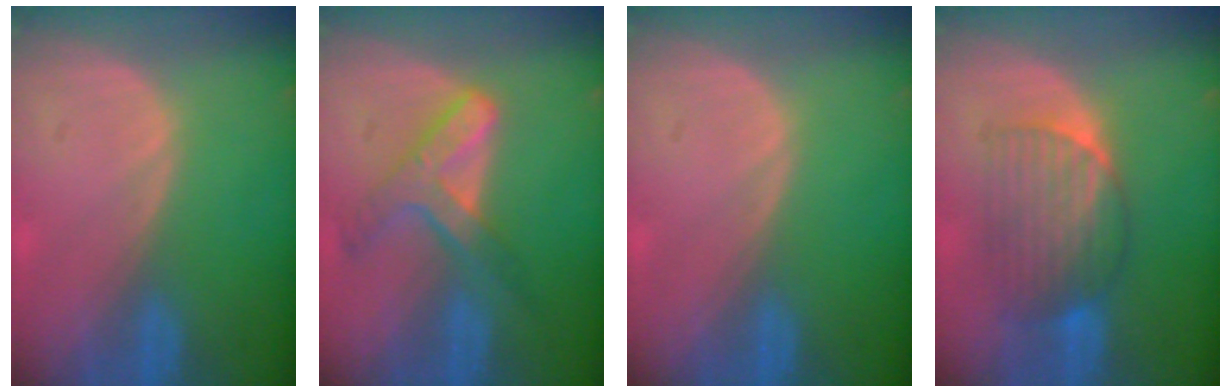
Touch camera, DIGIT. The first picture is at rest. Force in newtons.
{"total": 7.2, "press": 6.1, "slide": 3.8}
{"total": 0.0}
{"total": 6.9, "press": 6.9, "slide": 0.4}